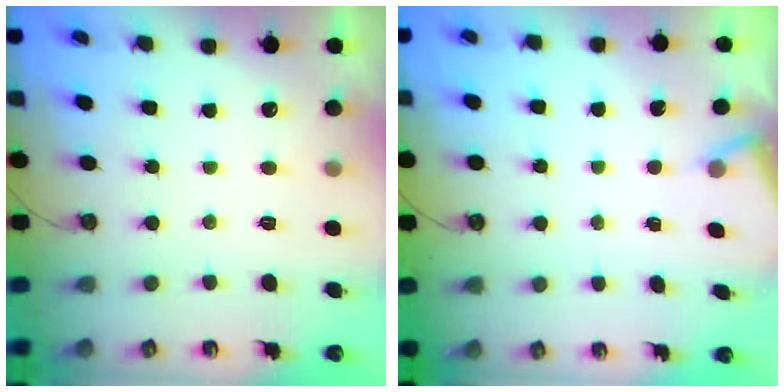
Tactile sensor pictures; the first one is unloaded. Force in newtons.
{"total": 2.3, "press": 2.3, "slide": 0.4}